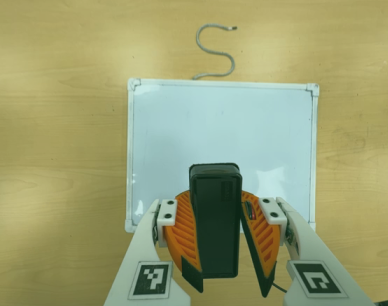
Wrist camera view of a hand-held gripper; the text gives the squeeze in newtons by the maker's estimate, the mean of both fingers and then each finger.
{"total": 12.2, "left": 11.4, "right": 12.9}